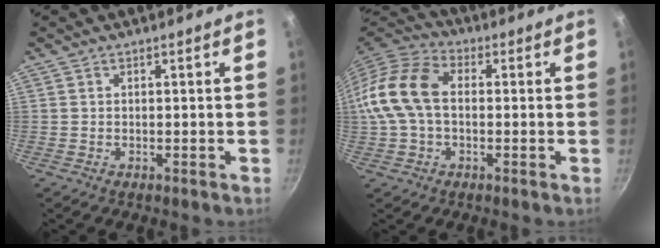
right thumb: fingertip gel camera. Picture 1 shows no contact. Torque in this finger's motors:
{"motor_torque": [0.46, 1.00, 0.88, -0.84, 0.46]}